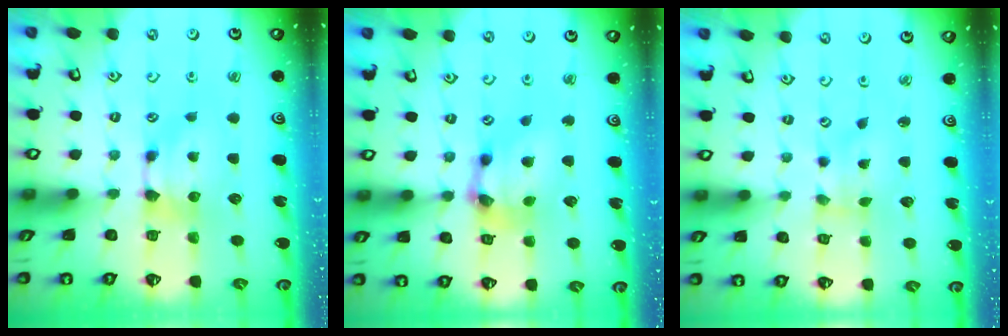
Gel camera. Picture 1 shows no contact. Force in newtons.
{"total": 6.1, "press": 5.6, "slide": 2.3}
{"total": 2.0, "press": 1.7, "slide": 1.1}